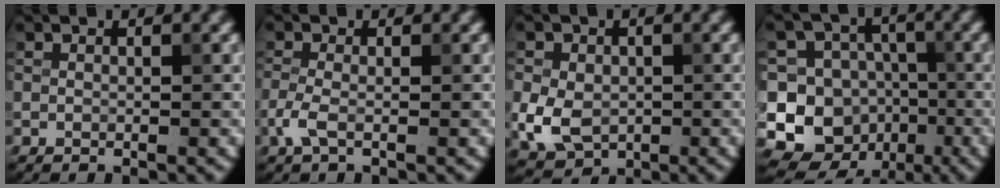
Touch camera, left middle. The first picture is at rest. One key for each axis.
{"total": 1.9, "fx": -0.7, "fy": 0.7, "fz": 1.6, "tx": -0.041, "ty": -0.003, "tz": -0.022}
{"total": 5.1, "fx": -0.9, "fy": 3.9, "fz": 3.2, "tx": -0.070, "ty": -0.010, "tz": -0.017}
{"total": 12.7, "fx": -4.3, "fy": 11.5, "fz": 3.1, "tx": -0.073, "ty": 0.000, "tz": -0.071}